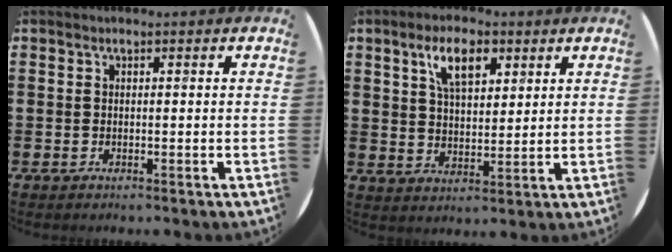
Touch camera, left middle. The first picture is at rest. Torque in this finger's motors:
{"motor_torque": [1.52, -0.62, 0.32, 0.19]}